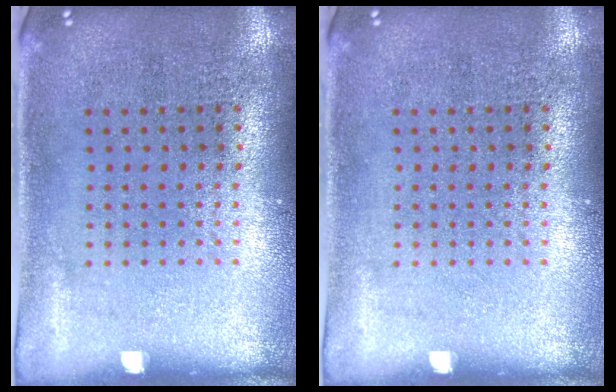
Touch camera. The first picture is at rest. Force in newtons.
{"total": 0.0}